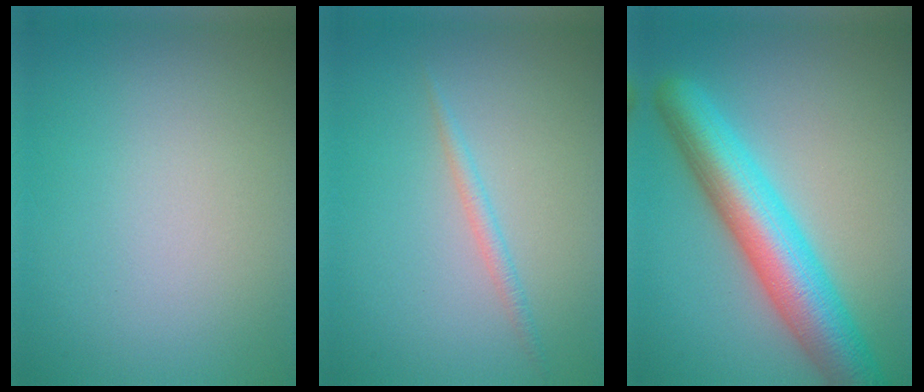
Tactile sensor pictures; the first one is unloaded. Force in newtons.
{"total": 1.2, "press": 1.2, "slide": 0.0}
{"total": 8.3, "press": 8.3, "slide": 0.2}